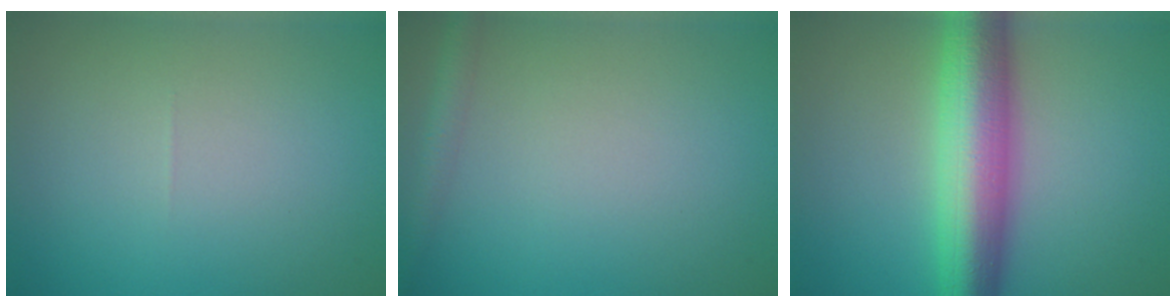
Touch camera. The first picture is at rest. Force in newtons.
{"total": 1.9, "press": 1.9, "slide": 0.1}
{"total": 8.9, "press": 8.9, "slide": 0.1}